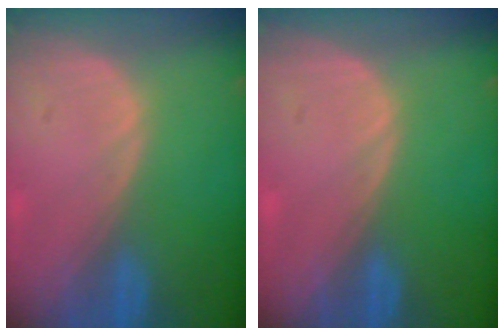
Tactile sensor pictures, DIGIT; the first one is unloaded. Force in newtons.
{"total": 0.0}